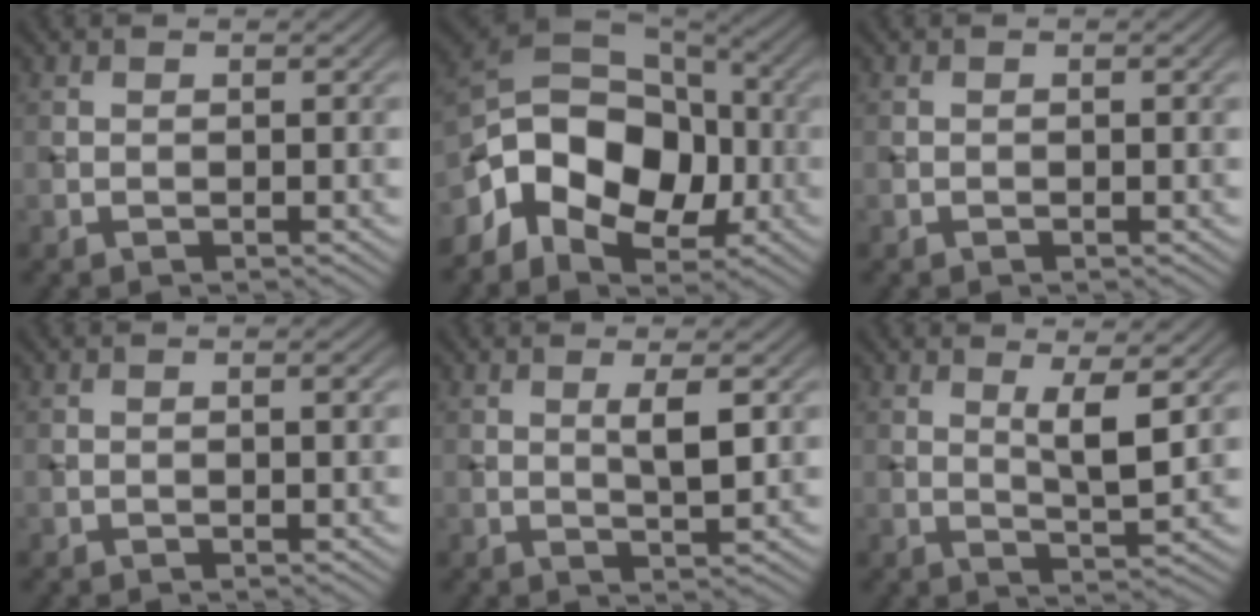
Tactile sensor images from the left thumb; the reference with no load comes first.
{"total": 13.4, "force": [-3.6, 9.0, 9.3], "torque": [-0.167, -0.001, -0.072]}
{"total": 0.7, "force": [-0.1, 0.2, 0.7], "torque": [-0.012, -0.002, -0.001]}
{"total": 0.7, "force": [0.0, 0.1, 0.7], "torque": [-0.013, -0.001, -0.001]}
{"total": 3.0, "force": [0.8, 0.7, 2.8], "torque": [-0.054, -0.005, 0.016]}
{"total": 4.7, "force": [1.8, 1.0, 4.2], "torque": [-0.082, -0.008, 0.037]}